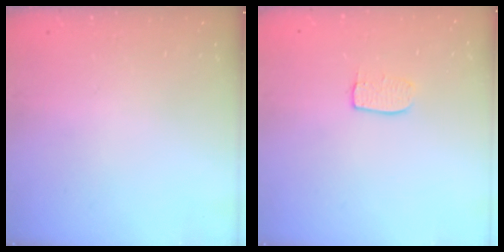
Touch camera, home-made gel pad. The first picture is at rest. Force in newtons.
{"total": 5.5, "press": 5.5, "slide": 0.1}